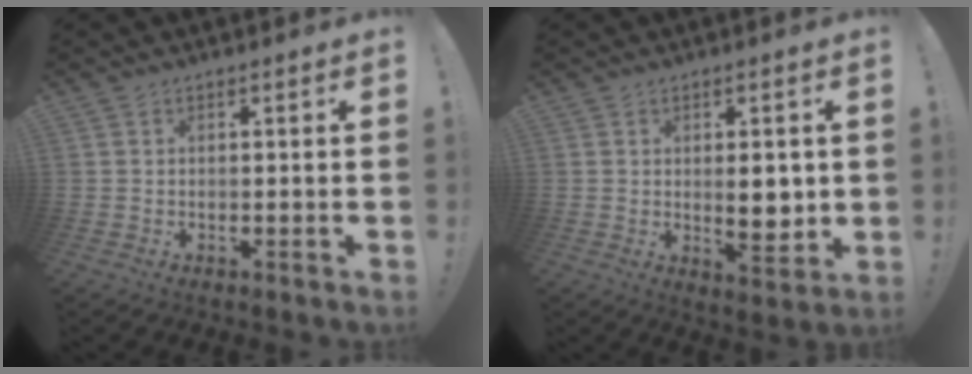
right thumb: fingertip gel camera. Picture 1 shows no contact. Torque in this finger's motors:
{"motor_torque": [1.10, 1.37, 1.05, -0.08, 0.03]}